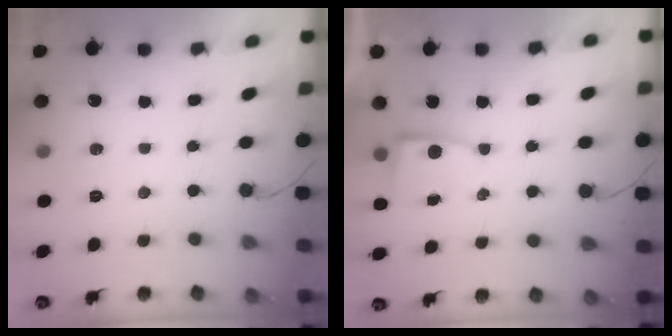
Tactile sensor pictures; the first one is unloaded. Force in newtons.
{"total": 2.2, "press": 2.2, "slide": 0.3}